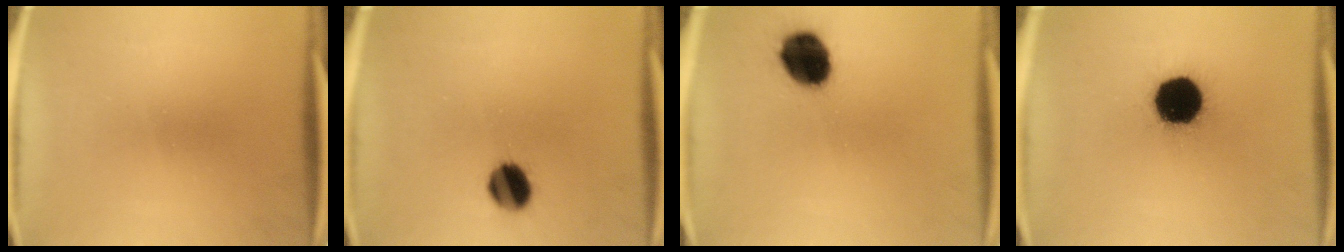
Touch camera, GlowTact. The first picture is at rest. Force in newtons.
{"total": 8.1}
{"total": 12.4}
{"total": 19.2}